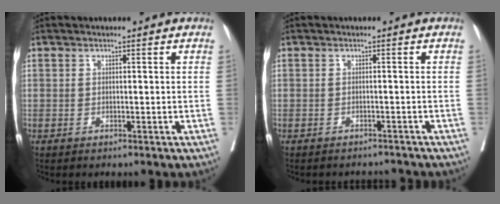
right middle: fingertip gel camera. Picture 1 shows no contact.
{"total": 3.1, "force": [-3.0, 0.6, -0.1], "torque": [0.006, -0.003, -0.038]}